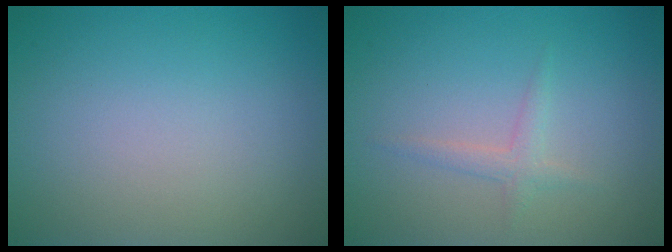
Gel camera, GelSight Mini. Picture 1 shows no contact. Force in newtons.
{"total": 1.3, "press": 1.3, "slide": 0.0}